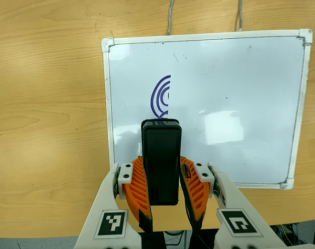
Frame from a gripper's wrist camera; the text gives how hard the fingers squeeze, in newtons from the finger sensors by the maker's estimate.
{"total": 8.2, "left": 6.2, "right": 10.3}